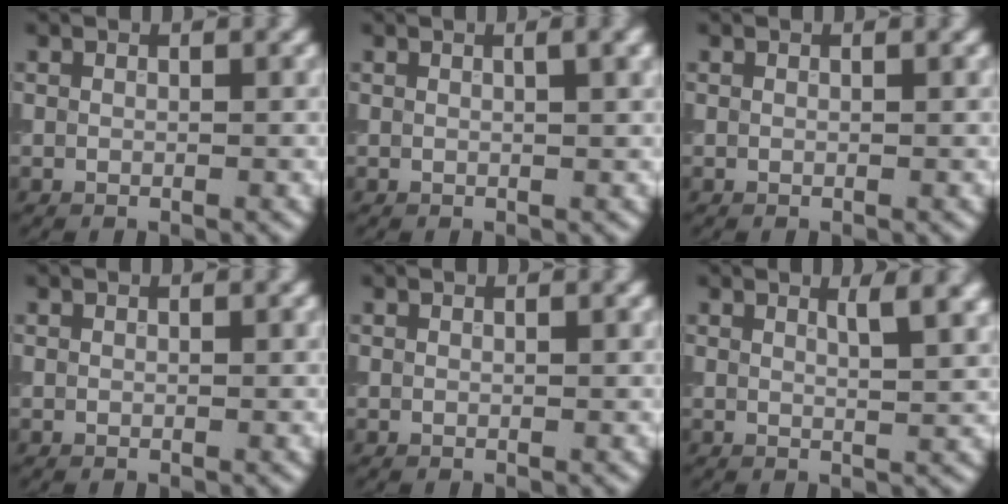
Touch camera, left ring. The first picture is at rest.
{"total": 2.4, "force": [0.9, 0.7, 2.1], "torque": [-0.020, 0.005, 0.007]}
{"total": 0.0}
{"total": 0.0}
{"total": 0.0}
{"total": 2.9, "force": [1.4, 0.9, 2.4], "torque": [-0.018, 0.001, 0.017]}